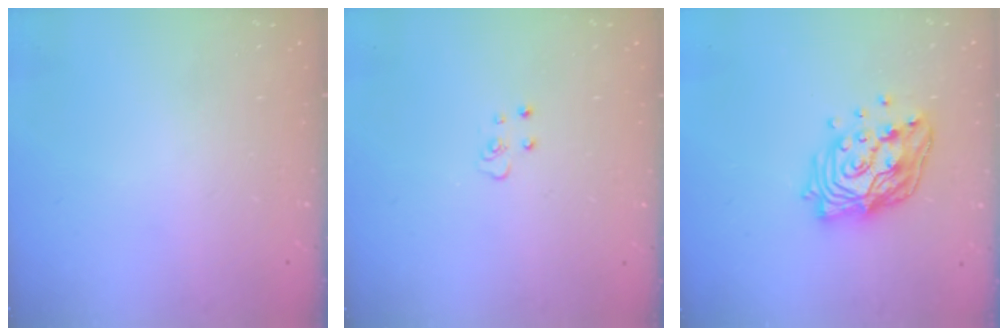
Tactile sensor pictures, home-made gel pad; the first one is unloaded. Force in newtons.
{"total": 4.4, "press": 4.3, "slide": 0.3}
{"total": 17.6, "press": 17.0, "slide": 4.2}